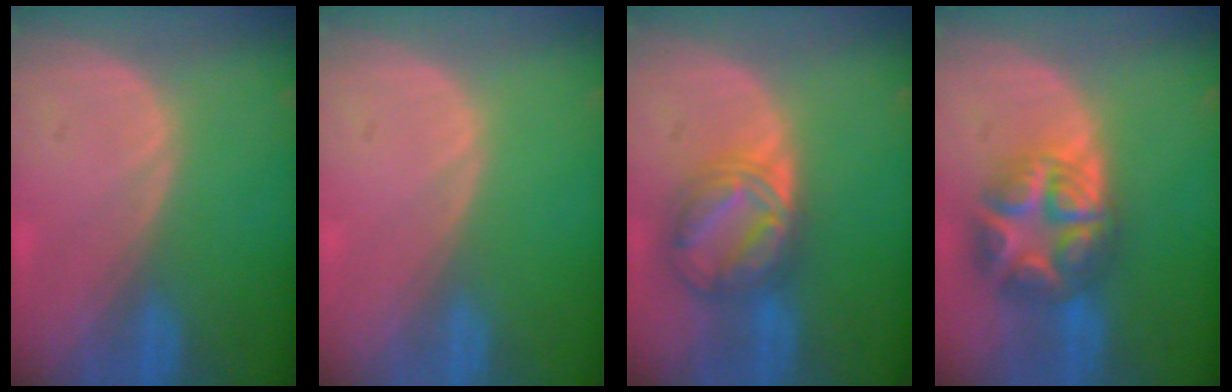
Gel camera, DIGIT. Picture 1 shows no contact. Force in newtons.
{"total": 0.0}
{"total": 7.6, "press": 7.6, "slide": 0.6}
{"total": 8.7, "press": 8.7, "slide": 0.5}